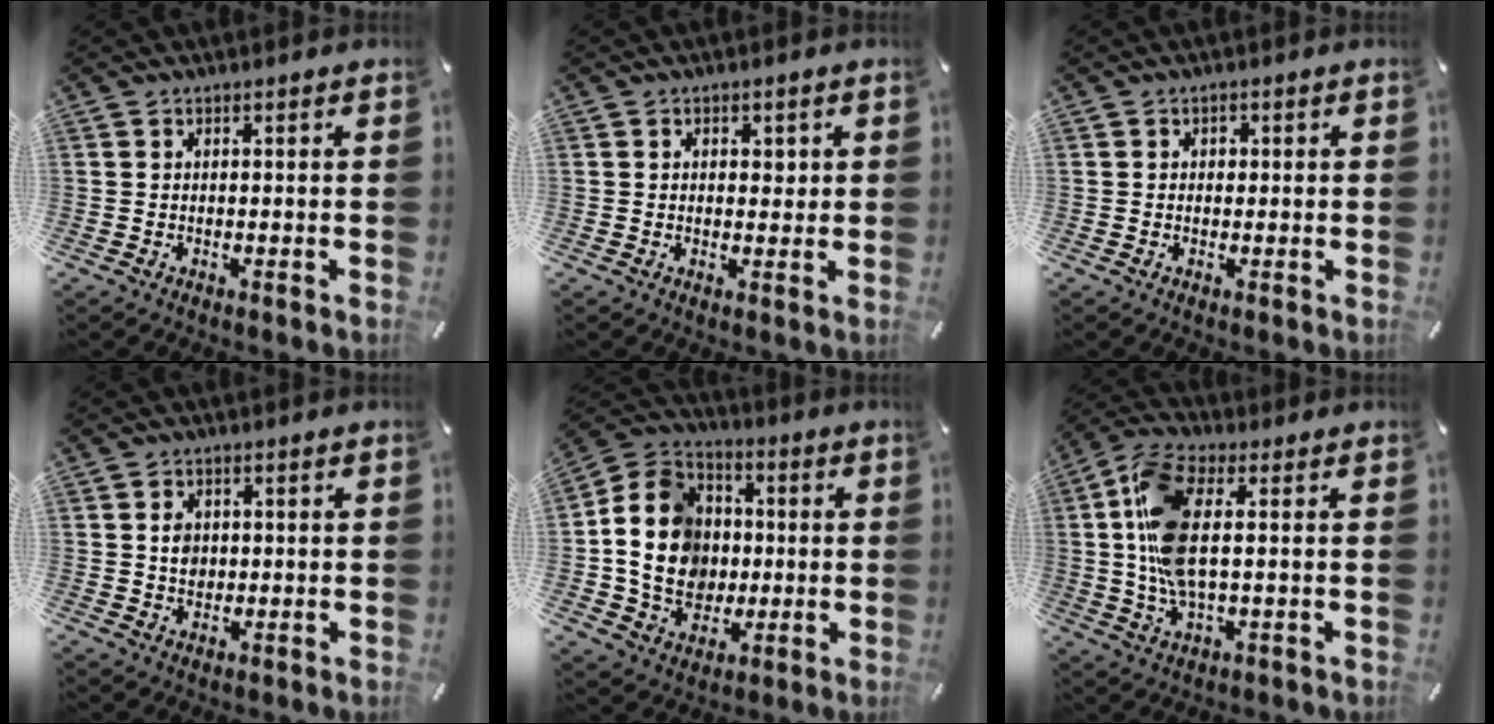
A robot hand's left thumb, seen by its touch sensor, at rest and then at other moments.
{"total": 2.4, "force": [0.4, 1.9, 1.3], "torque": [-0.004, -0.002, -0.001]}
{"total": 1.4, "force": [0.0, 1.3, 0.5], "torque": [-0.005, 0.003, -0.003]}
{"total": 3.5, "force": [0.3, 3.0, 1.8], "torque": [-0.015, -0.004, -0.001]}
{"total": 16.4, "force": [-1.2, 14.2, 8.0], "torque": [-0.181, 0.020, -0.016]}
{"total": 12.7, "force": [1.2, 5.8, 11.3], "torque": [-0.258, -0.014, 0.017]}